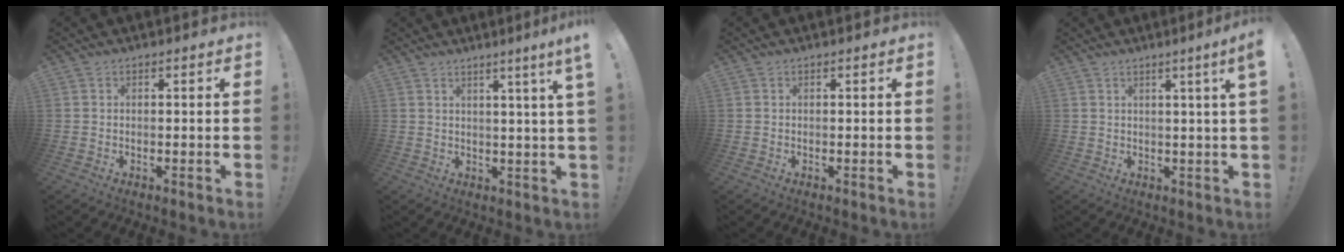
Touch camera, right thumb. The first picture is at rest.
{"total": 5.2, "force": [2.5, -1.1, 4.4], "torque": [-0.053, -0.020, 0.033]}
{"total": 0.0}
{"total": 4.1, "force": [1.8, -1.1, 3.5], "torque": [-0.051, -0.012, 0.025]}